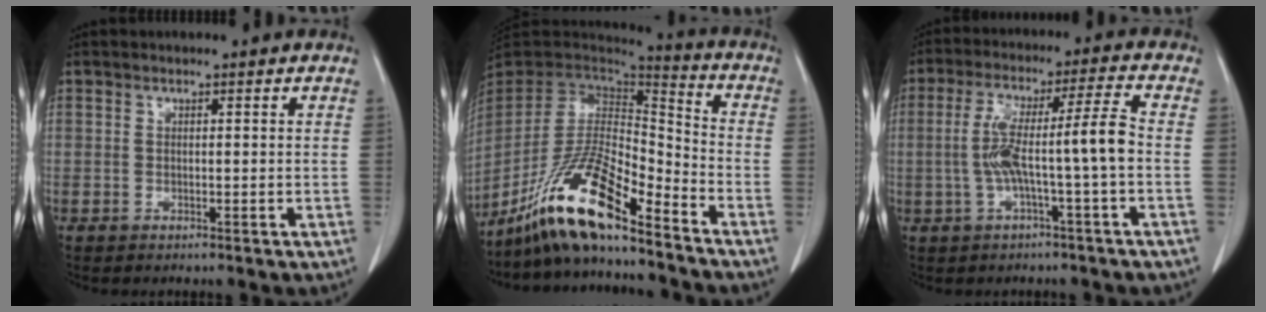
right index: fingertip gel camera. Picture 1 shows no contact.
{"total": 16.1, "force": [-11.6, 2.1, 10.9], "torque": [-0.204, -0.005, -0.211]}
{"total": 9.3, "force": [-1.4, -0.6, 9.2], "torque": [-0.175, 0.026, -0.024]}